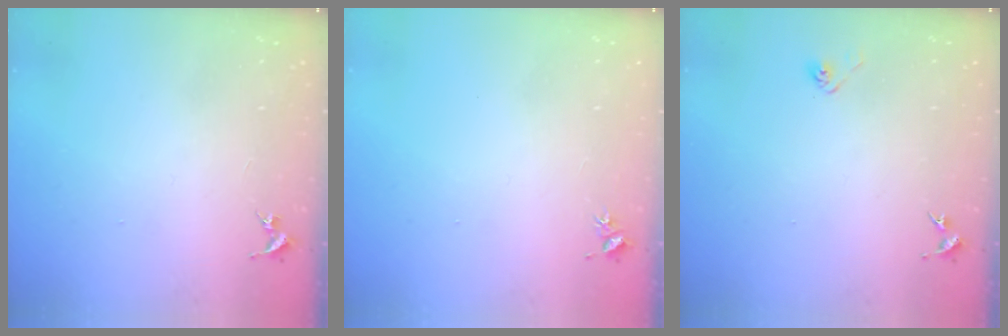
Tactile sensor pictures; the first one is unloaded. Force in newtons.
{"total": 3.1, "press": 3.0, "slide": 0.3}
{"total": 3.8, "press": 3.7, "slide": 1.0}